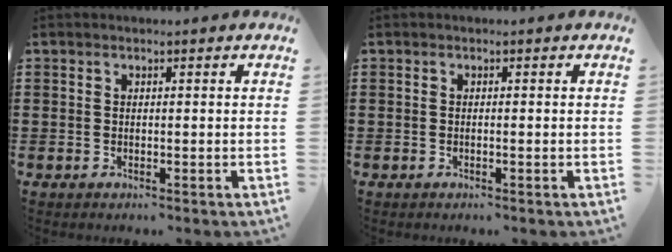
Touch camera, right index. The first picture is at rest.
{"total": 0.5, "force": [-0.3, -0.1, 0.5], "torque": [-0.008, -0.002, -0.005]}